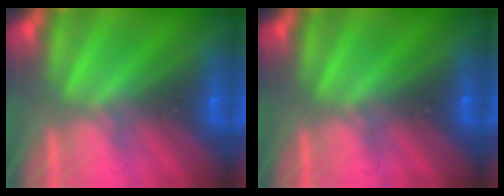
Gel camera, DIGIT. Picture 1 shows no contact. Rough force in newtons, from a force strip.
{"total": 0.0}